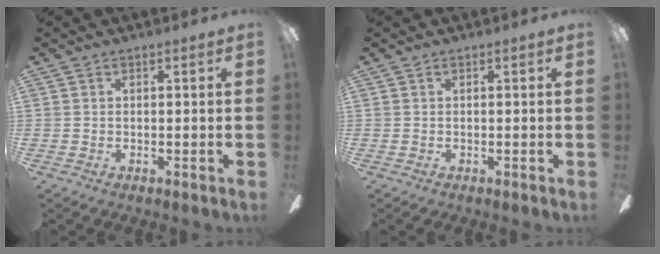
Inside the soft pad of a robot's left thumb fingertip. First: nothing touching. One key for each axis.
{"total": 0.0}